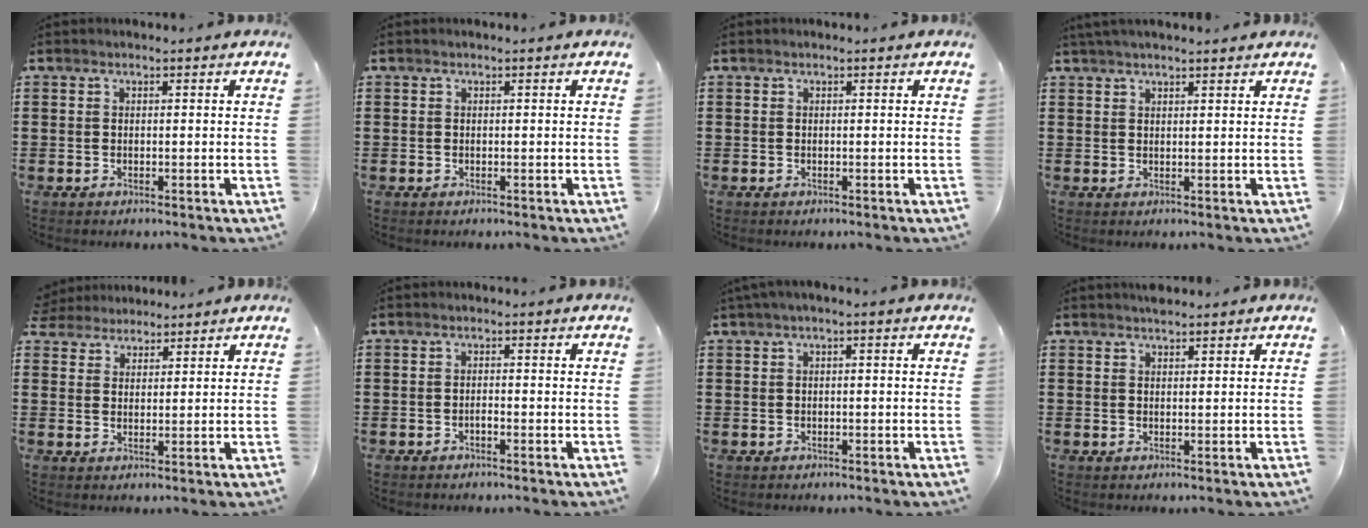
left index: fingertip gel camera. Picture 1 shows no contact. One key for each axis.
{"total": 0.0}
{"total": 0.0}
{"total": 2.0, "fx": 1.8, "fy": 0.1, "fz": 0.9, "tx": -0.020, "ty": 0.002, "tz": 0.033}
{"total": 2.8, "fx": 2.5, "fy": 1.3, "fz": -0.3, "tx": -0.008, "ty": 0.004, "tz": 0.046}
{"total": 0.9, "fx": -0.6, "fy": 0.2, "fz": 0.6, "tx": -0.015, "ty": -0.003, "tz": -0.010}
{"total": 1.1, "fx": 0.3, "fy": 0.0, "fz": 1.1, "tx": -0.018, "ty": -0.003, "tz": 0.005}
{"total": 1.4, "fx": 1.3, "fy": 0.3, "fz": 0.3, "tx": -0.008, "ty": 0.000, "tz": 0.025}